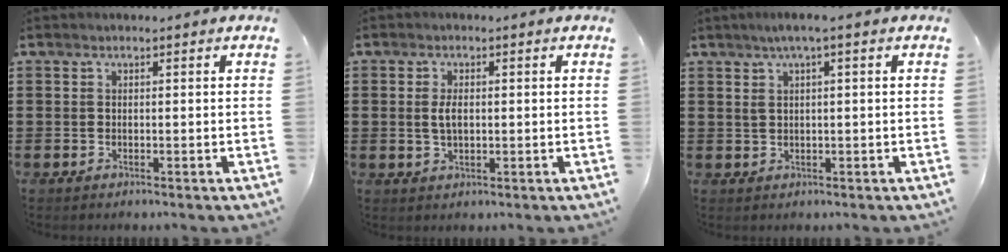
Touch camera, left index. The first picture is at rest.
{"total": 2.8, "force": [0.3, 1.2, 2.5], "torque": [-0.060, 0.001, 0.002]}
{"total": 2.4, "force": [0.8, 0.1, 2.2], "torque": [-0.043, -0.001, 0.013]}